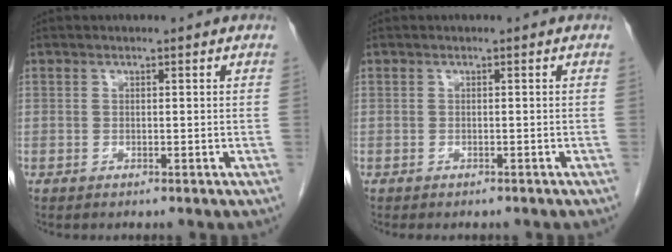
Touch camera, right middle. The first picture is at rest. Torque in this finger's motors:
{"motor_torque": [0.38, -0.19, 0.03, 0.02]}